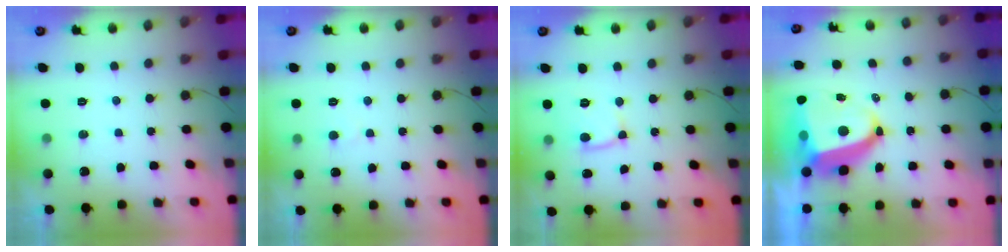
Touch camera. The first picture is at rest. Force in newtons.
{"total": 2.7, "press": 2.7, "slide": 0.3}
{"total": 9.3, "press": 9.2, "slide": 1.2}
{"total": 13.8, "press": 13.7, "slide": 1.3}